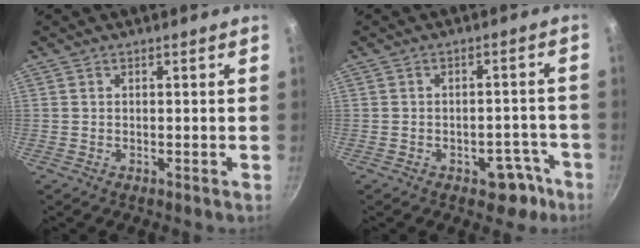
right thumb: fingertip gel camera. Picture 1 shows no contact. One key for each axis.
{"total": 5.9, "fx": -3.5, "fy": 3.5, "fz": 3.1, "tx": -0.014, "ty": 0.037, "tz": -0.041}